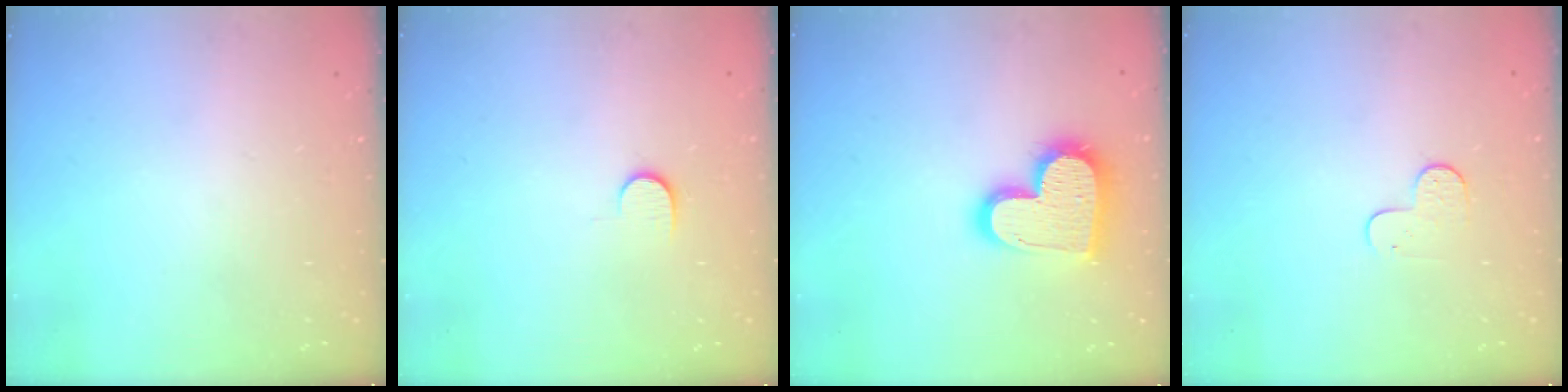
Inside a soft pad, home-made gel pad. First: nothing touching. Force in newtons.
{"total": 5.6, "press": 5.6, "slide": 0.6}
{"total": 17.5, "press": 17.4, "slide": 1.3}
{"total": 5.5, "press": 5.4, "slide": 0.6}